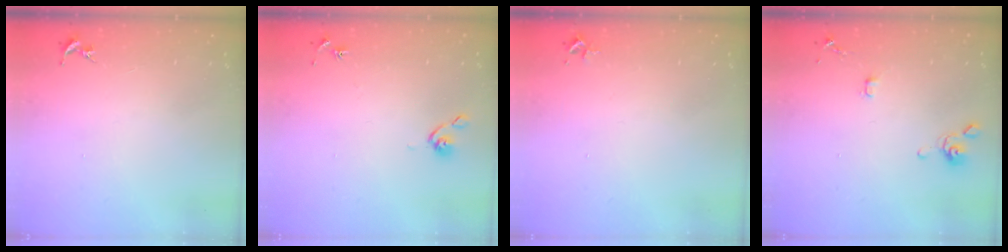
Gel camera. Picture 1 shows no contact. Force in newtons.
{"total": 4.9, "press": 4.9, "slide": 0.7}
{"total": 2.4, "press": 2.4, "slide": 0.3}
{"total": 4.6, "press": 4.6, "slide": 0.7}